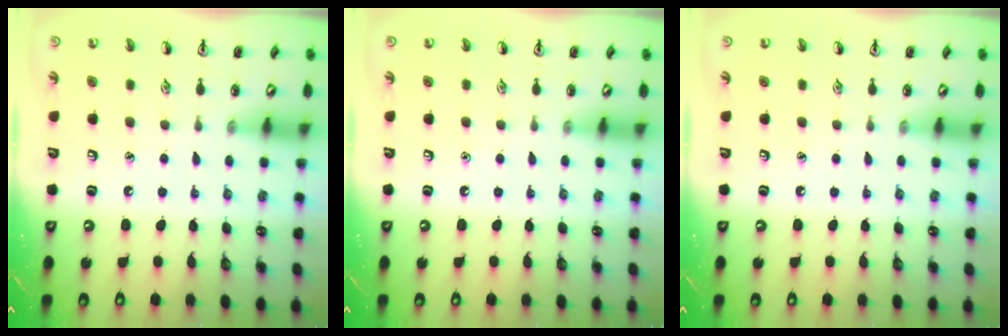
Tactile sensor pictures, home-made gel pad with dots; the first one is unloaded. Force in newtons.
{"total": 0.0}
{"total": 0.0}